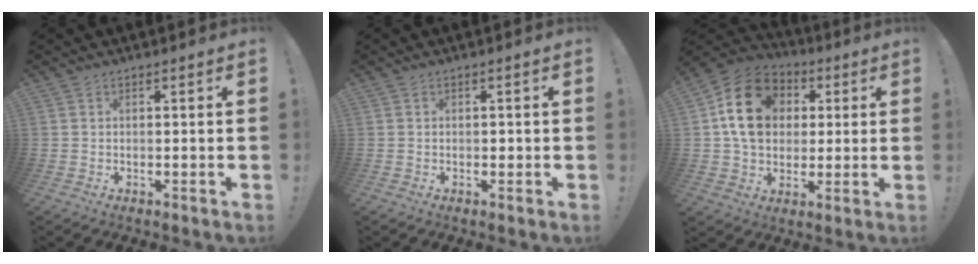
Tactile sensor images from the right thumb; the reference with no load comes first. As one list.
[{"total": 0.8, "force": [-0.3, 0.7, 0.3], "torque": [-0.003, 0.002, -0.006]}, {"total": 18.2, "force": [3.9, 14.5, 10.1], "torque": [-0.153, 0.004, 0.080]}]